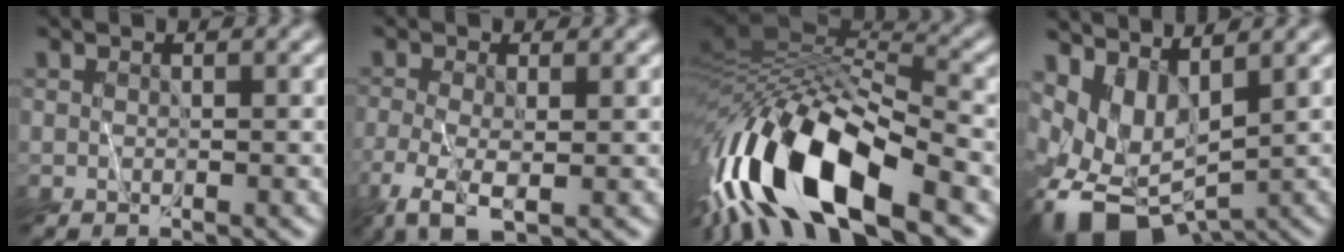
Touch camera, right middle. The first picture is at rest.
{"total": 4.0, "force": [-2.1, 1.5, 3.1], "torque": [-0.080, -0.008, -0.042]}
{"total": 14.8, "force": [-6.6, 5.3, 12.2], "torque": [-0.230, 0.019, -0.124]}
{"total": 6.5, "force": [-1.2, 4.0, 4.9], "torque": [-0.092, -0.009, -0.018]}